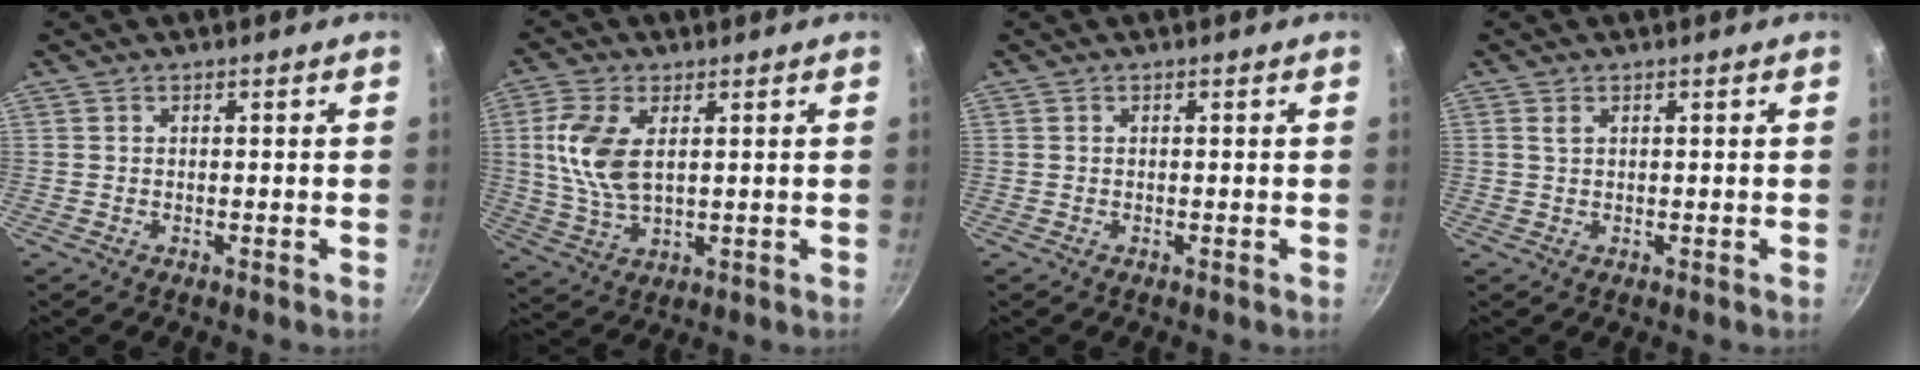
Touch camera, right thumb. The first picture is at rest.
{"total": 10.0, "force": [2.1, 5.4, 8.2], "torque": [-0.170, -0.005, 0.045]}
{"total": 0.0}
{"total": 1.2, "force": [0.5, 0.7, 0.8], "torque": [-0.014, 0.001, 0.010]}